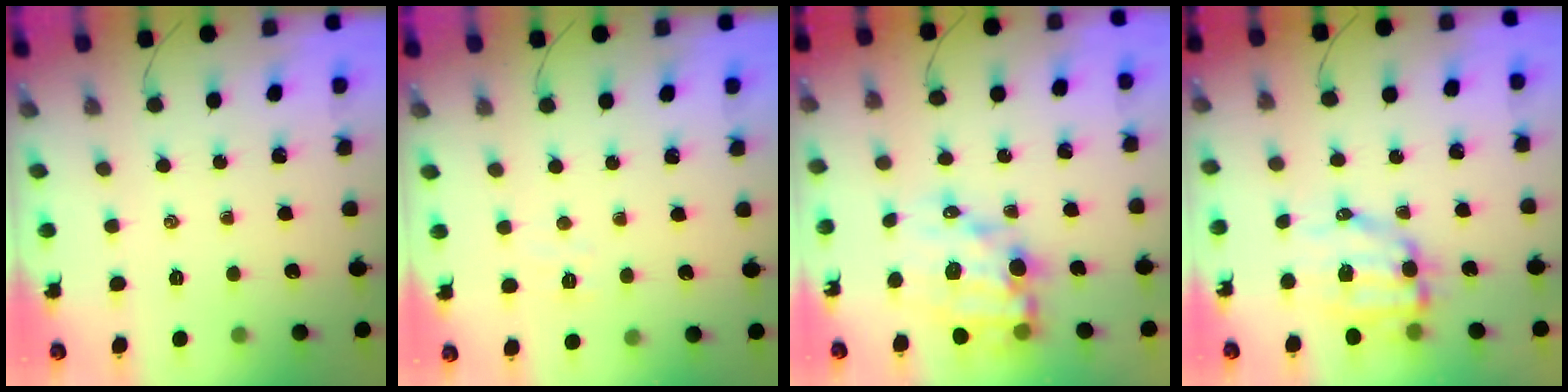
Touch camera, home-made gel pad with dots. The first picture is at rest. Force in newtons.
{"total": 3.8, "press": 3.6, "slide": 1.0}
{"total": 13.6, "press": 13.1, "slide": 3.6}
{"total": 9.2, "press": 8.9, "slide": 2.1}